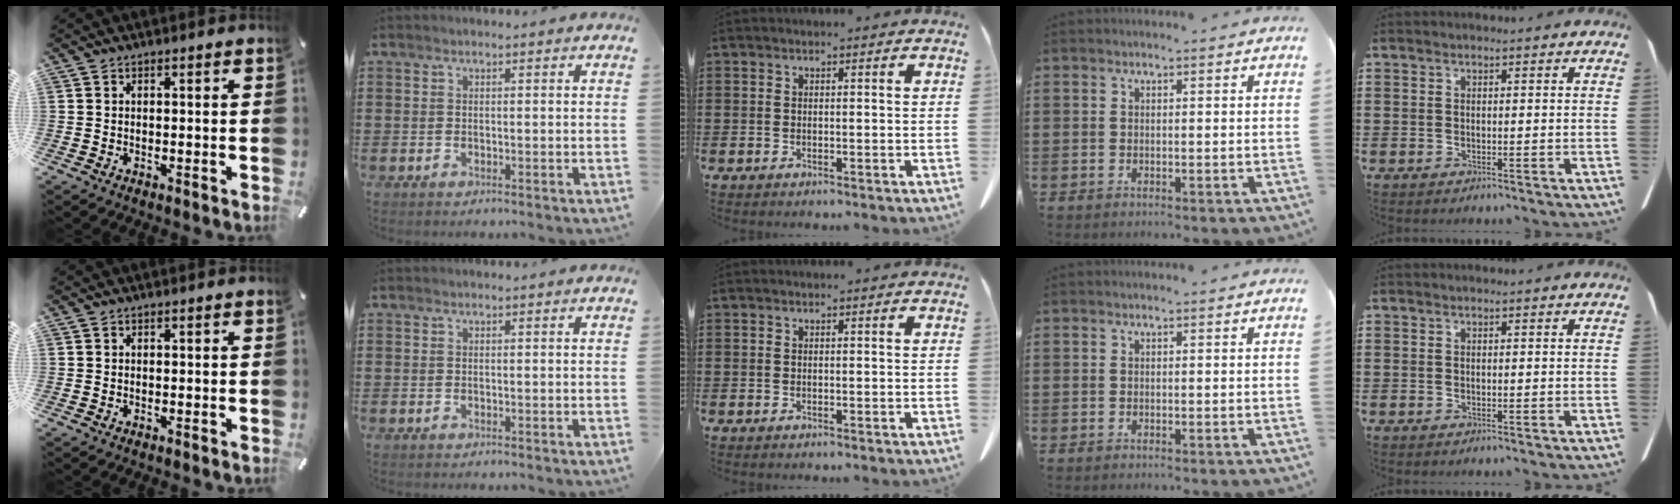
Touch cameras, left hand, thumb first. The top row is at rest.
{}